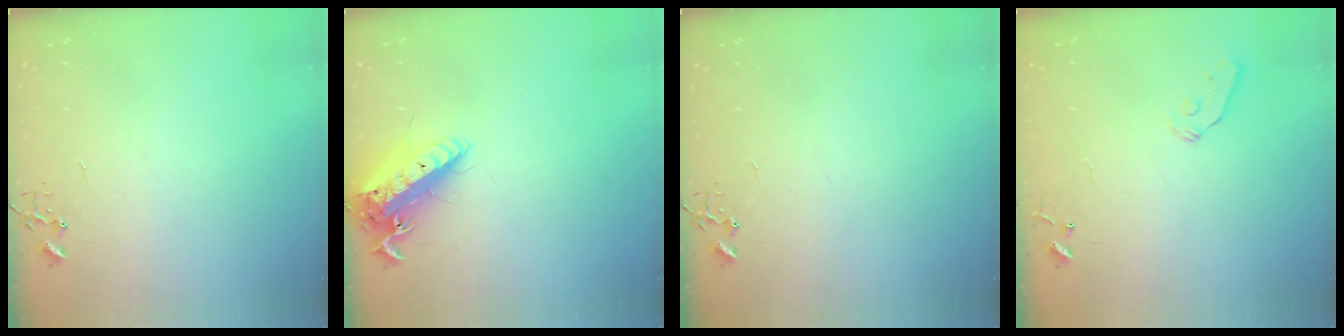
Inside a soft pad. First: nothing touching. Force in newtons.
{"total": 16.4, "press": 16.0, "slide": 3.4}
{"total": 0.0}
{"total": 5.9, "press": 5.8, "slide": 0.7}